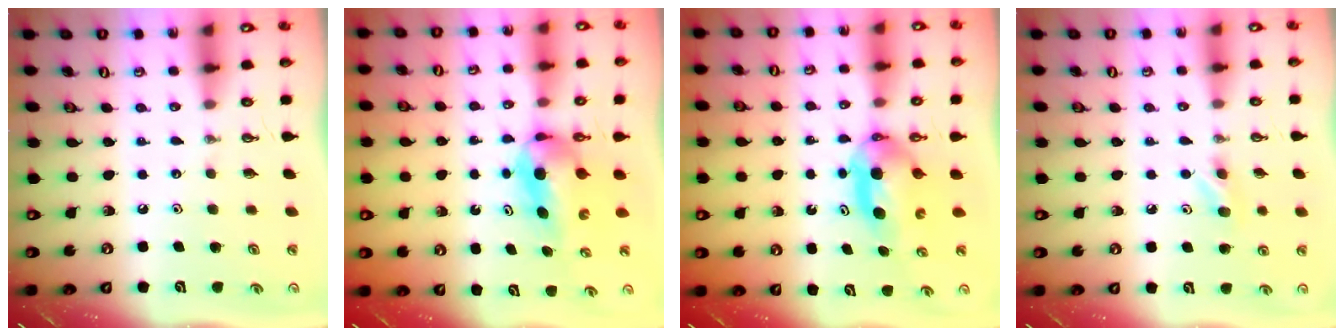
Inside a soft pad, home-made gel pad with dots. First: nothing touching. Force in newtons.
{"total": 7.1, "press": 5.4, "slide": 4.6}
{"total": 6.4, "press": 5.7, "slide": 2.9}
{"total": 5.4, "press": 5.4, "slide": 0.5}